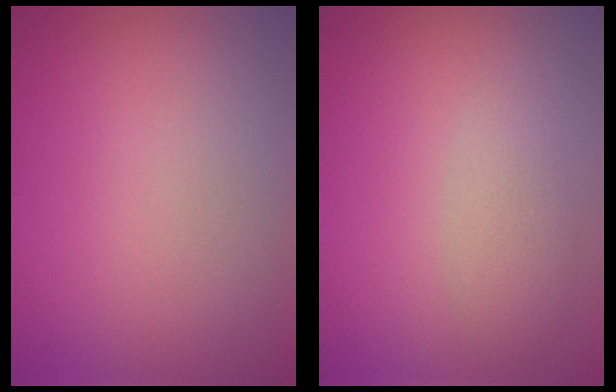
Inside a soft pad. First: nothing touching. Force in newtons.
{"total": 1.9, "press": 1.9, "slide": 0.0}